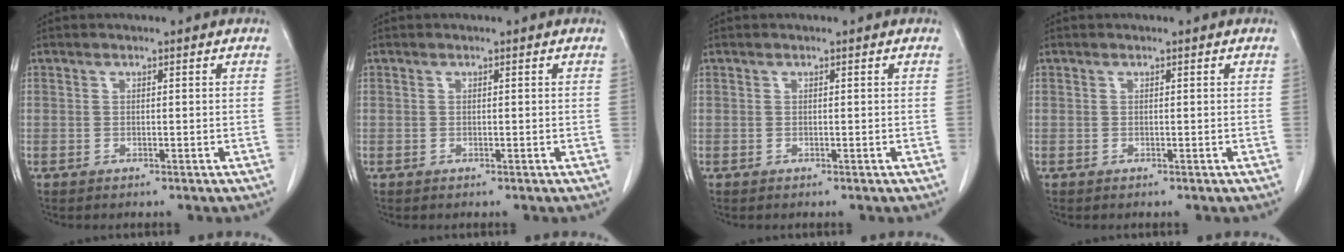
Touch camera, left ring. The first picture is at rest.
{"total": 0.0}
{"total": 0.0}
{"total": 0.0}